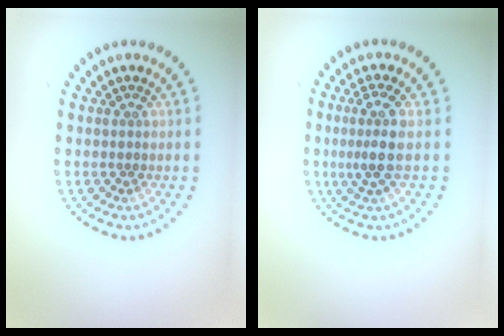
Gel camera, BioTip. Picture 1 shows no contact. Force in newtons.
{"total": 2.7, "press": 2.4, "slide": 1.3}